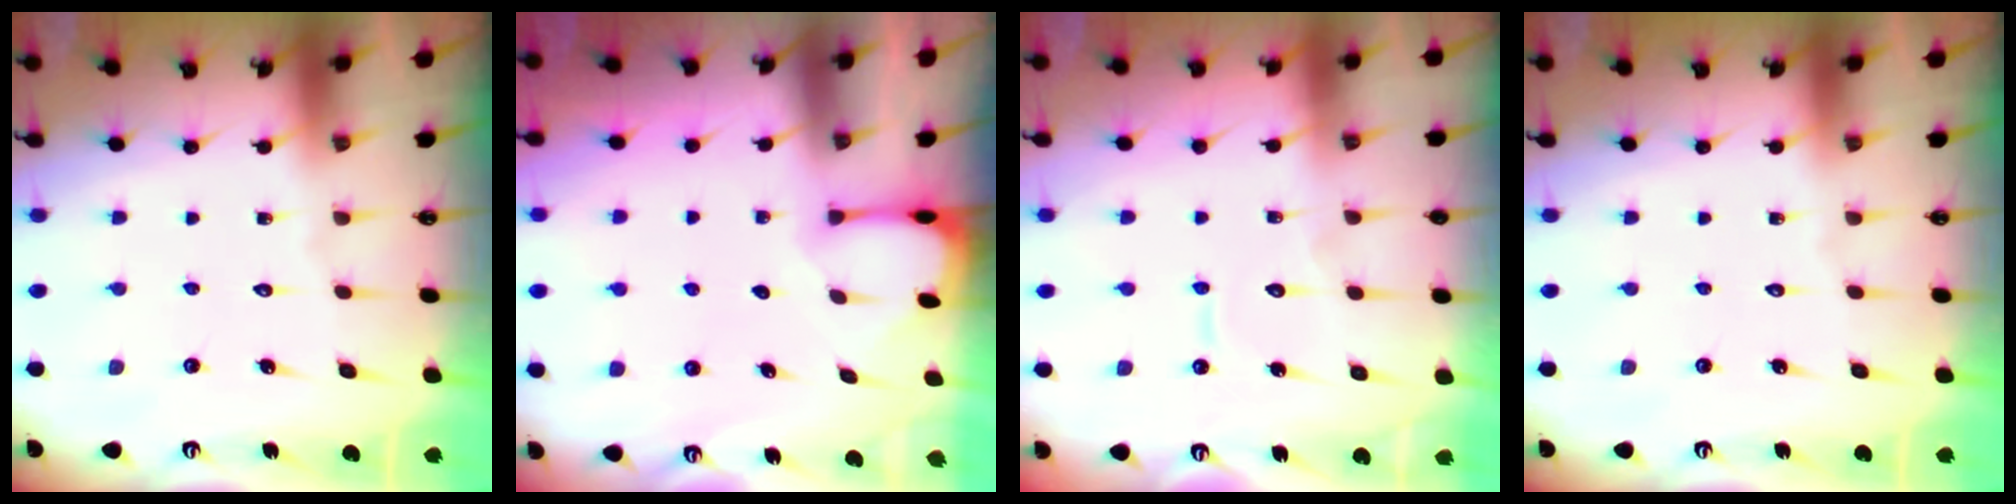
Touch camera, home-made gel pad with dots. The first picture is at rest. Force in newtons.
{"total": 1.2, "press": 1.2, "slide": 0.3}
{"total": 5.7, "press": 5.7, "slide": 0.4}
{"total": 0.0}